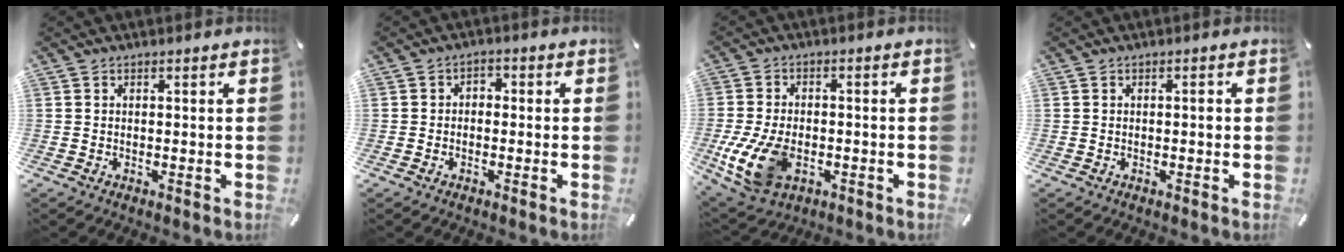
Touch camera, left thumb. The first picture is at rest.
{"total": 2.2, "force": [-1.4, 1.5, 0.8], "torque": [-0.014, 0.011, -0.029]}
{"total": 12.2, "force": [-3.5, 7.8, 8.8], "torque": [-0.200, -0.001, -0.061]}
{"total": 1.1, "force": [-0.1, 0.4, 1.0], "torque": [-0.018, 0.002, -0.003]}